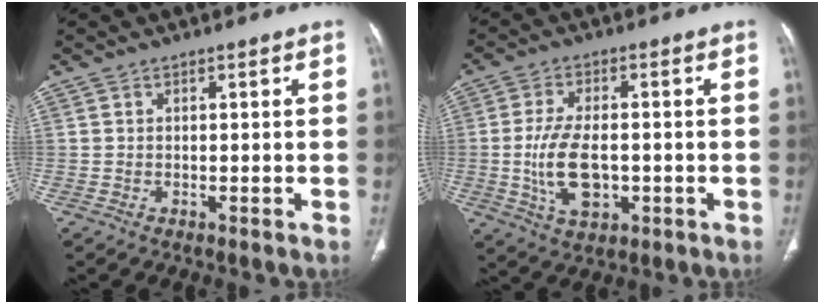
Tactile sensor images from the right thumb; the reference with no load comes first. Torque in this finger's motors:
{"motor_torque": [-0.26, 0.74, 1.12, -0.15, 0.10]}